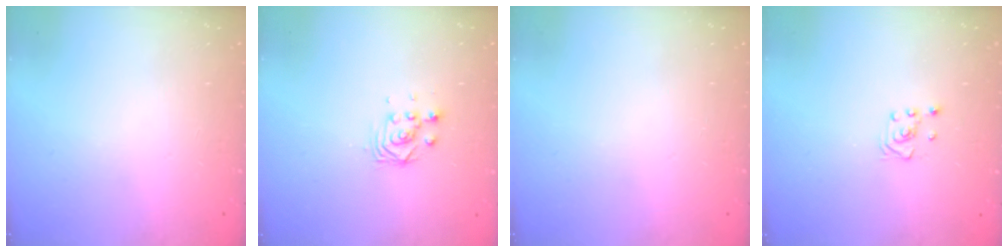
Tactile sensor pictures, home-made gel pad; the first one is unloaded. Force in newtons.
{"total": 3.0, "press": 3.0, "slide": 0.0}
{"total": 0.0}
{"total": 2.6, "press": 2.4, "slide": 1.0}